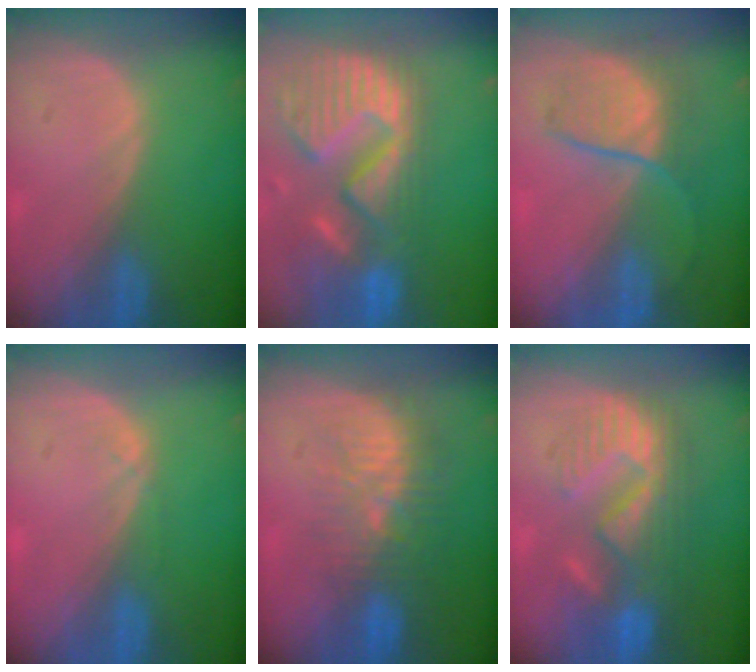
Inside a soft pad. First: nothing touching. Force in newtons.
{"total": 14.4, "press": 12.0, "slide": 7.9}
{"total": 7.0, "press": 6.9, "slide": 0.8}
{"total": 0.9, "press": 0.8, "slide": 0.2}
{"total": 9.3, "press": 8.6, "slide": 3.6}
{"total": 9.8, "press": 9.5, "slide": 2.5}